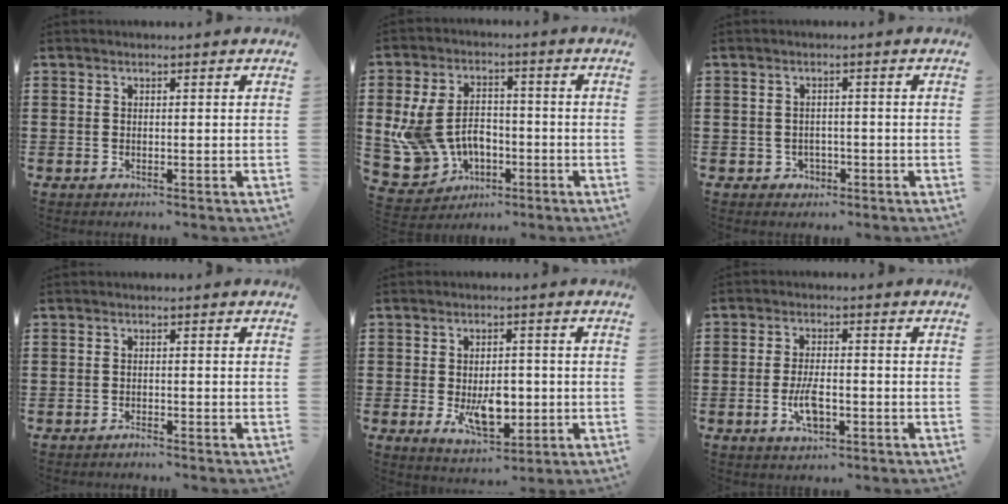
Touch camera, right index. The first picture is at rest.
{"total": 9.2, "force": [-1.2, 7.2, 5.6], "torque": [-0.160, 0.011, -0.021]}
{"total": 1.6, "force": [-0.7, 1.4, 0.3], "torque": [-0.013, 0.002, -0.018]}
{"total": 1.1, "force": [-1.0, 0.1, 0.3], "torque": [-0.009, -0.004, -0.019]}
{"total": 7.2, "force": [-1.3, 4.0, 5.9], "torque": [-0.096, 0.000, -0.023]}
{"total": 5.2, "force": [-1.6, 2.1, 4.4], "torque": [-0.096, 0.000, -0.033]}